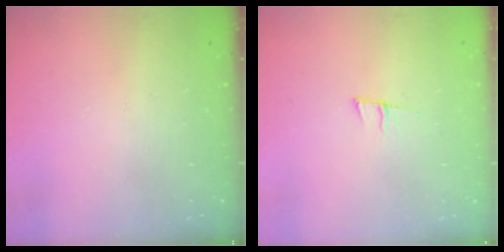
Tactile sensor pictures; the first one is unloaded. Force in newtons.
{"total": 5.6, "press": 5.0, "slide": 2.6}